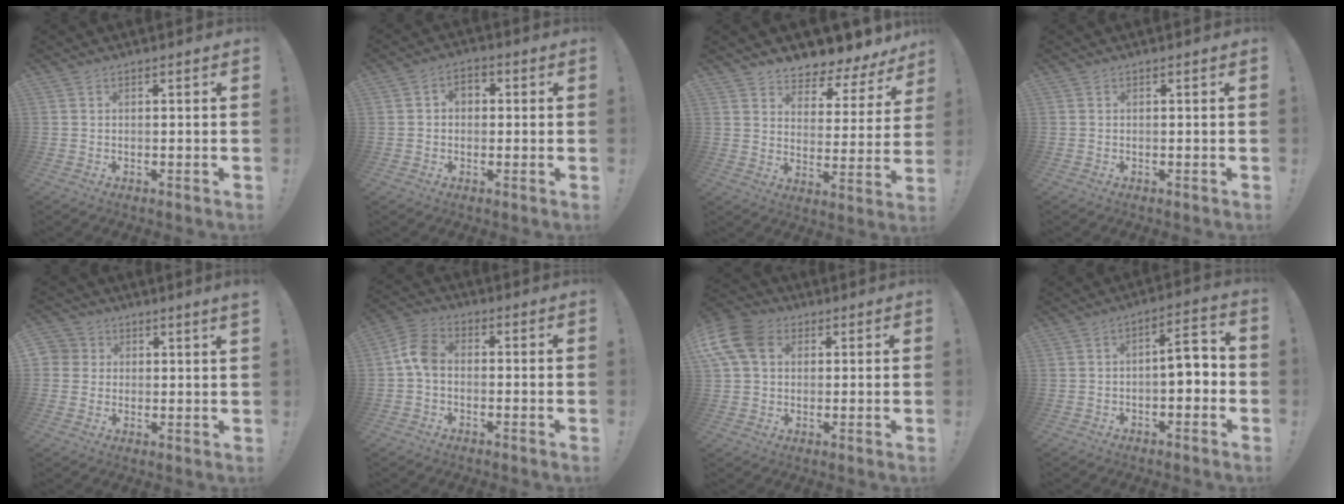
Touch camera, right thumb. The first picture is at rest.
{"total": 3.5, "force": [-0.2, 2.8, 2.0], "torque": [-0.036, 0.007, -0.004]}
{"total": 5.6, "force": [4.8, 2.4, 1.5], "torque": [-0.013, -0.060, 0.082]}
{"total": 0.0}
{"total": 3.4, "force": [2.3, 2.3, 1.1], "torque": [-0.019, -0.014, 0.042]}
{"total": 7.8, "force": [-0.4, 5.2, 5.8], "torque": [-0.113, 0.013, -0.002]}
{"total": 13.3, "force": [3.8, 9.8, 8.1], "torque": [-0.162, -0.003, 0.074]}
{"total": 7.0, "force": [-1.4, 2.8, 6.2], "torque": [-0.087, 0.008, -0.029]}